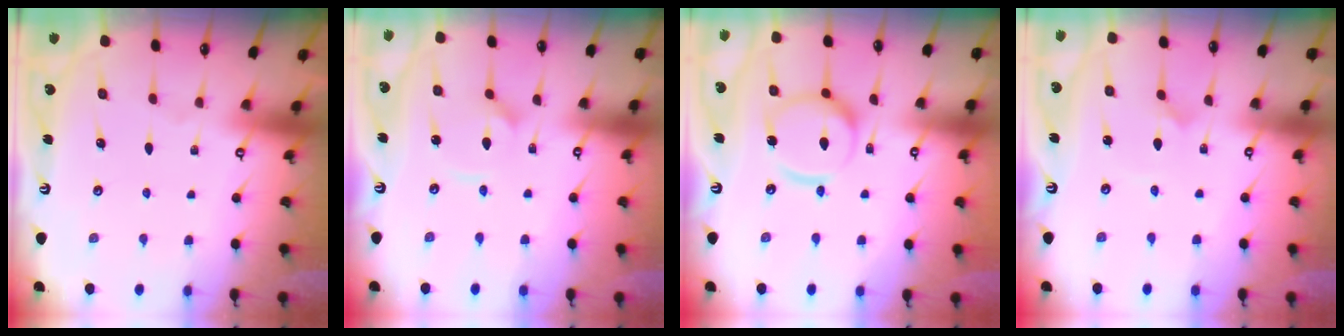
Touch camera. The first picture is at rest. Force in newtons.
{"total": 5.3, "press": 5.3, "slide": 0.4}
{"total": 15.8, "press": 15.7, "slide": 1.5}
{"total": 1.8, "press": 1.8, "slide": 0.1}